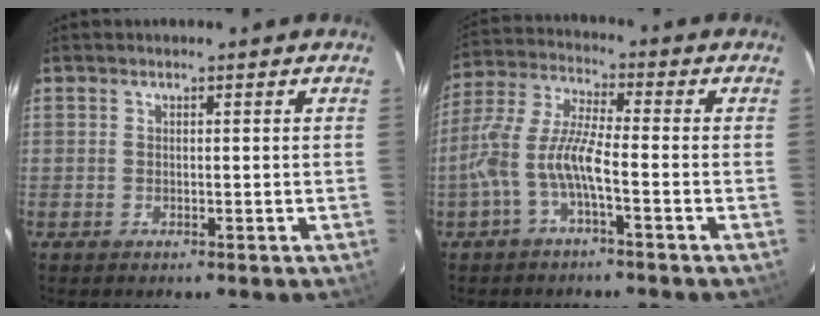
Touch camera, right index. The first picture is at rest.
{"total": 9.2, "force": [-3.3, 1.6, 8.4], "torque": [-0.194, 0.008, -0.066]}